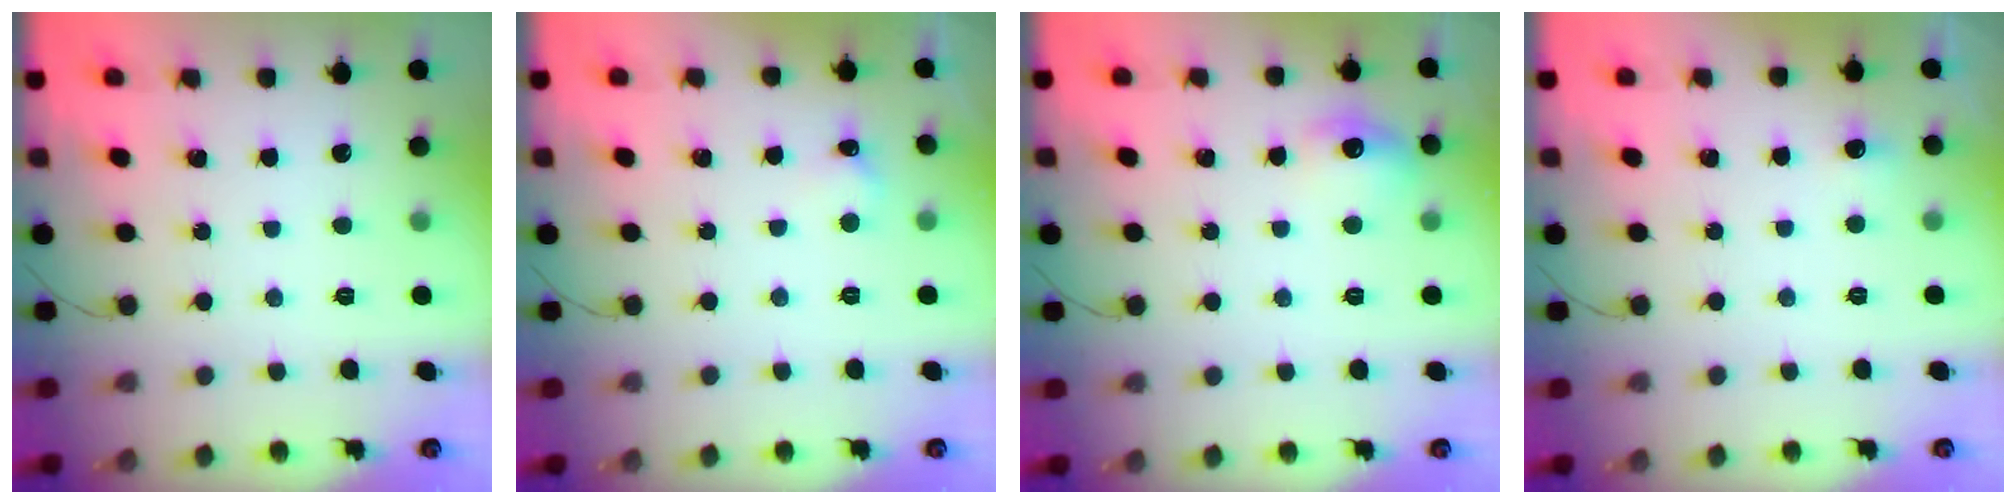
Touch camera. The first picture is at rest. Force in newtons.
{"total": 5.5, "press": 5.3, "slide": 1.4}
{"total": 8.1, "press": 8.1, "slide": 0.5}
{"total": 10.4, "press": 3.3, "slide": 9.8}